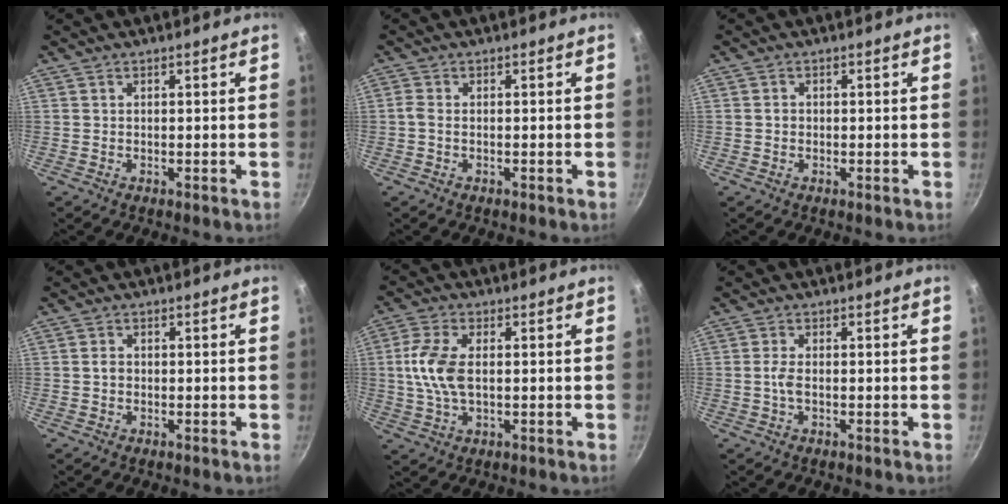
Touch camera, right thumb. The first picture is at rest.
{"total": 1.4, "force": [-0.5, 0.7, 1.1], "torque": [-0.034, 0.003, -0.015]}
{"total": 1.0, "force": [-0.1, 0.9, 0.4], "torque": [-0.005, 0.005, -0.002]}
{"total": 1.5, "force": [-0.2, 1.2, 0.9], "torque": [-0.012, 0.006, -0.002]}
{"total": 8.8, "force": [0.5, 4.6, 7.4], "torque": [-0.156, 0.006, 0.006]}
{"total": 2.2, "force": [-0.3, 0.9, 2.0], "torque": [-0.048, 0.002, -0.009]}